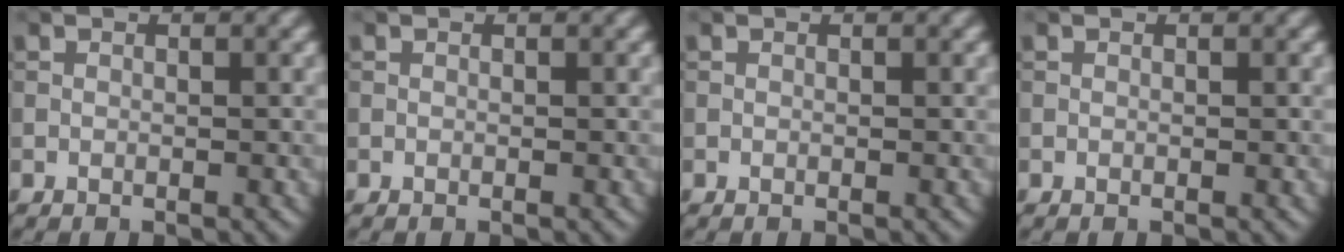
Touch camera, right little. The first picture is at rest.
{"total": 0.0}
{"total": 0.0}
{"total": 0.0}